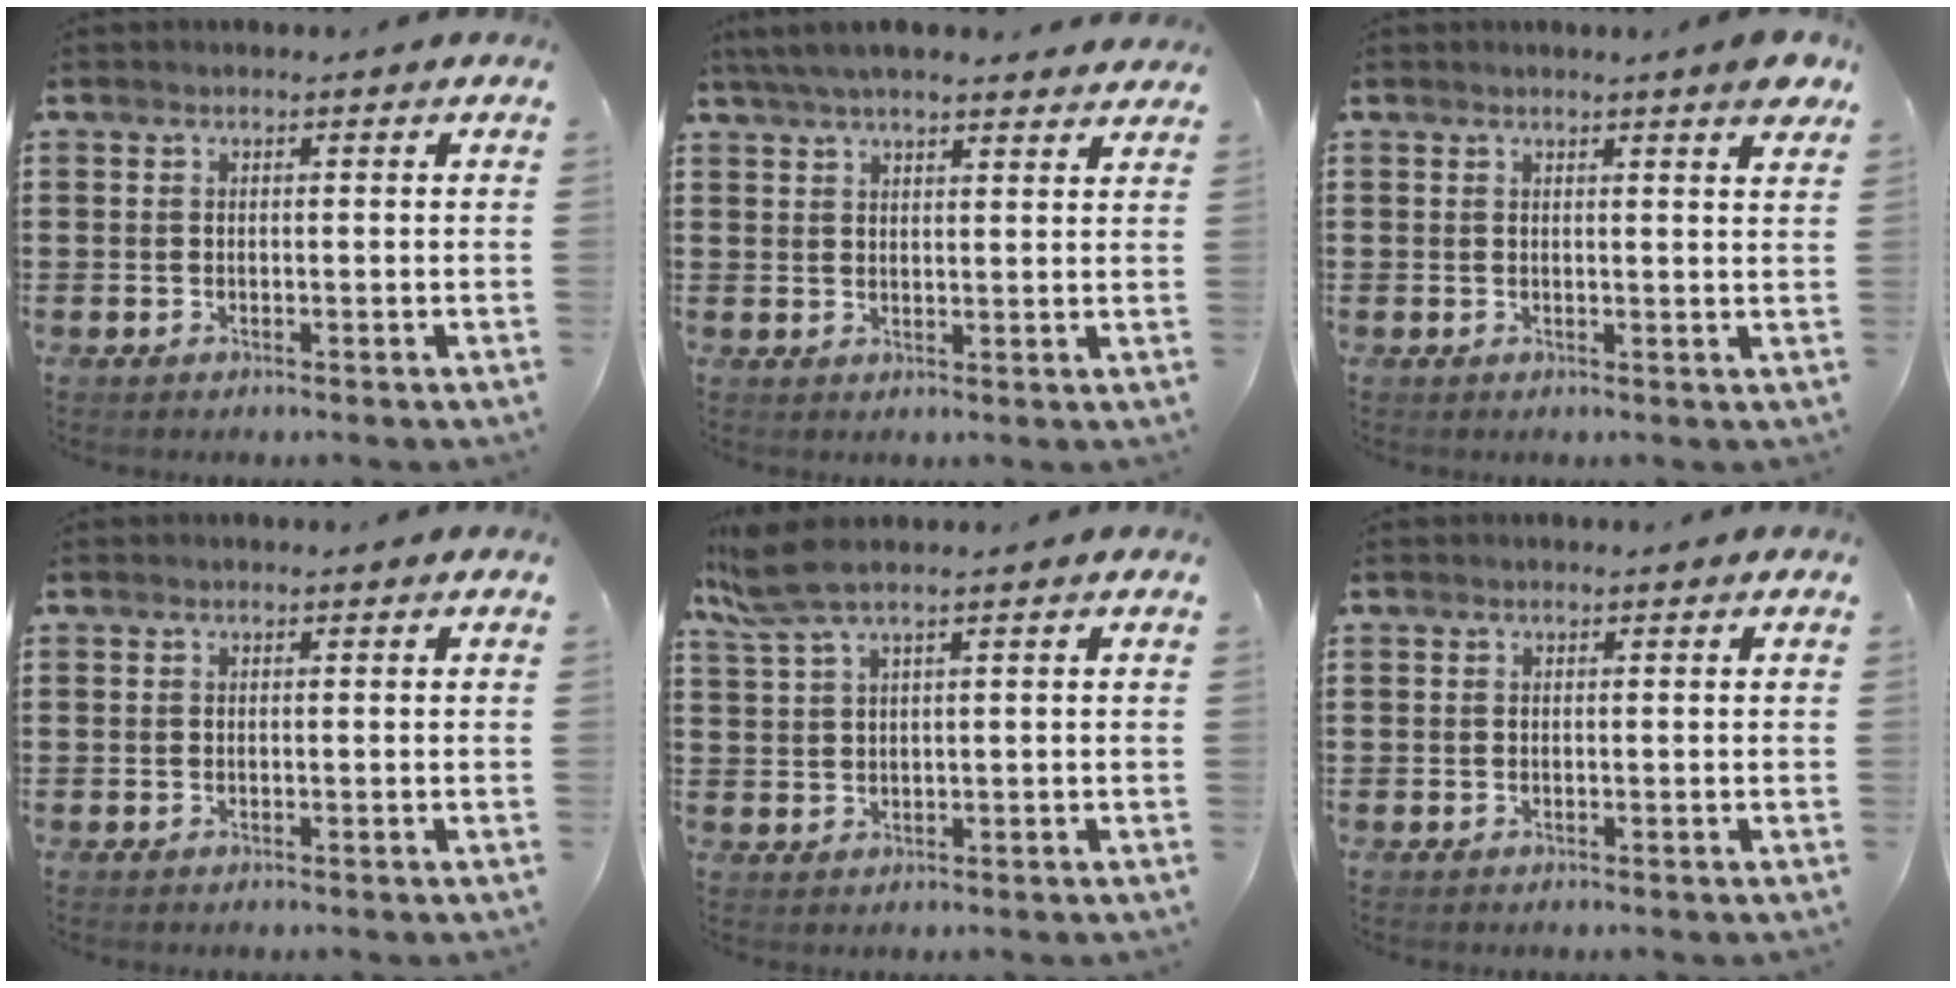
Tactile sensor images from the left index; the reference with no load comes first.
{"total": 4.7, "force": [4.2, 0.6, 1.9], "torque": [-0.048, -0.008, 0.078]}
{"total": 3.2, "force": [2.4, -0.1, 2.2], "torque": [-0.033, -0.008, 0.041]}
{"total": 0.0}
{"total": 4.8, "force": [2.8, 0.4, 3.8], "torque": [-0.097, -0.003, 0.046]}
{"total": 0.0}